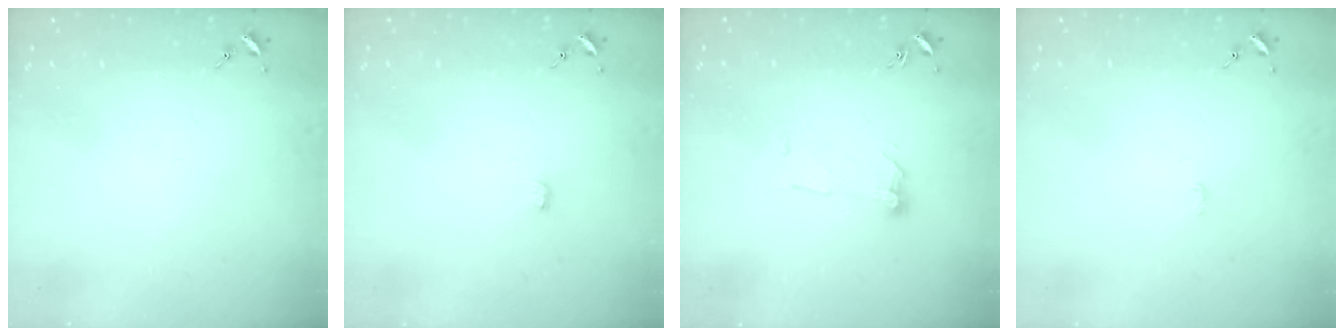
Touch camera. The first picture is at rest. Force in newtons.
{"total": 2.2, "press": 2.2, "slide": 0.2}
{"total": 6.5, "press": 6.5, "slide": 0.2}
{"total": 2.7, "press": 2.7, "slide": 0.3}